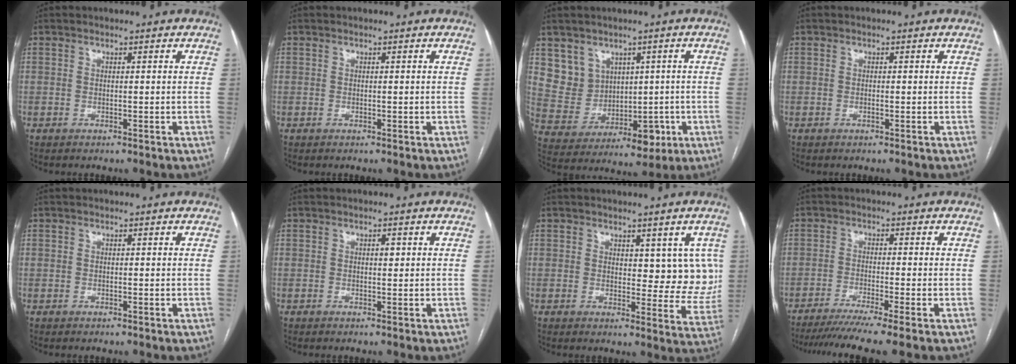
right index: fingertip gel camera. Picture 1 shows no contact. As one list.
[{"total": 0.0}, {"total": 9.3, "force": [2.6, 8.4, 2.8], "torque": [-0.050, 0.038, 0.077]}, {"total": 0.0}, {"total": 0.0}, {"total": 1.0, "force": [0.3, 0.5, 0.9], "torque": [-0.013, 0.002, 0.003]}, {"total": 7.0, "force": [2.3, 3.8, 5.3], "torque": [-0.036, -0.003, 0.029]}, {"total": 9.3, "force": [-7.4, -1.4, 5.5], "torque": [-0.076, -0.023, -0.114]}]